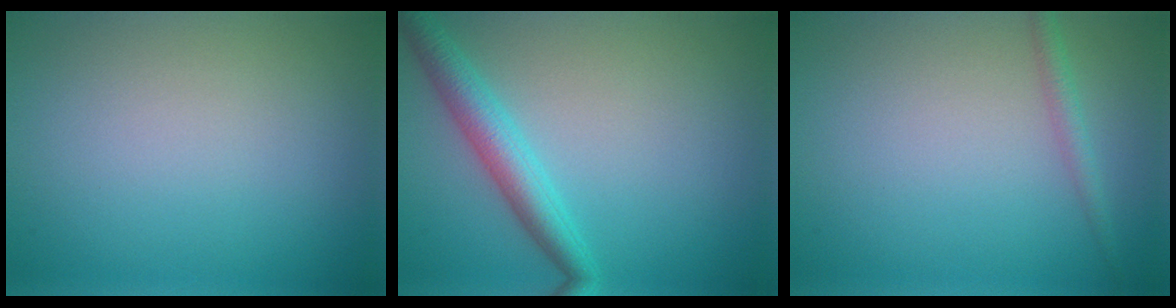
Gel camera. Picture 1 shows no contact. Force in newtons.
{"total": 3.8, "press": 3.8, "slide": 0.1}
{"total": 1.5, "press": 1.5, "slide": 0.0}